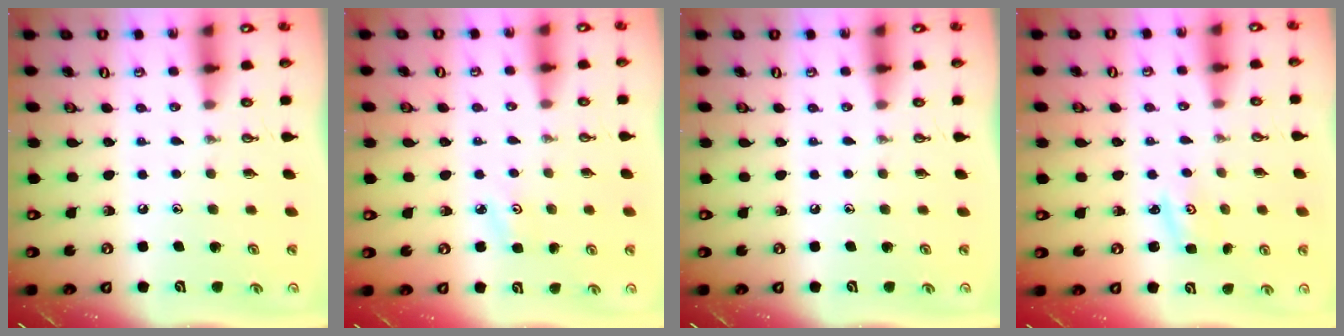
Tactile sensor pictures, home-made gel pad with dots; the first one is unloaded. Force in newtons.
{"total": 2.6, "press": 2.6, "slide": 0.3}
{"total": 0.0}
{"total": 2.1, "press": 2.1, "slide": 0.3}